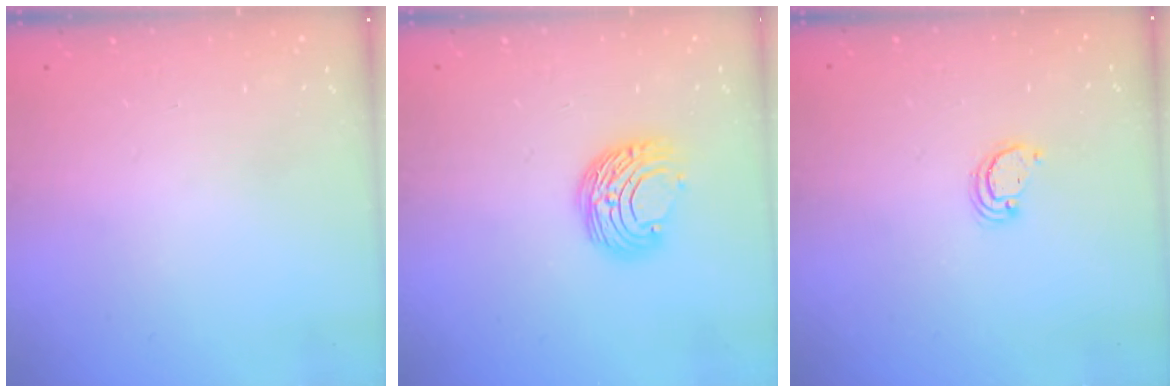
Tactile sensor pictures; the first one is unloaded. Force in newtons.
{"total": 8.7, "press": 8.6, "slide": 0.6}
{"total": 2.6, "press": 2.6, "slide": 0.2}